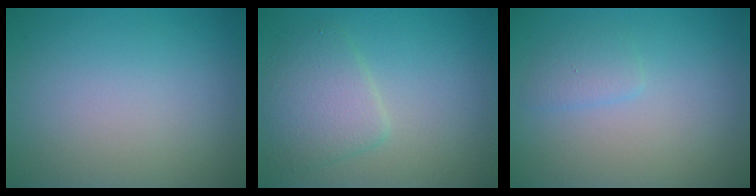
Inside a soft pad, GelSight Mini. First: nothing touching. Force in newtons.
{"total": 3.6, "press": 3.6, "slide": 0.1}
{"total": 1.3, "press": 1.3, "slide": 0.1}